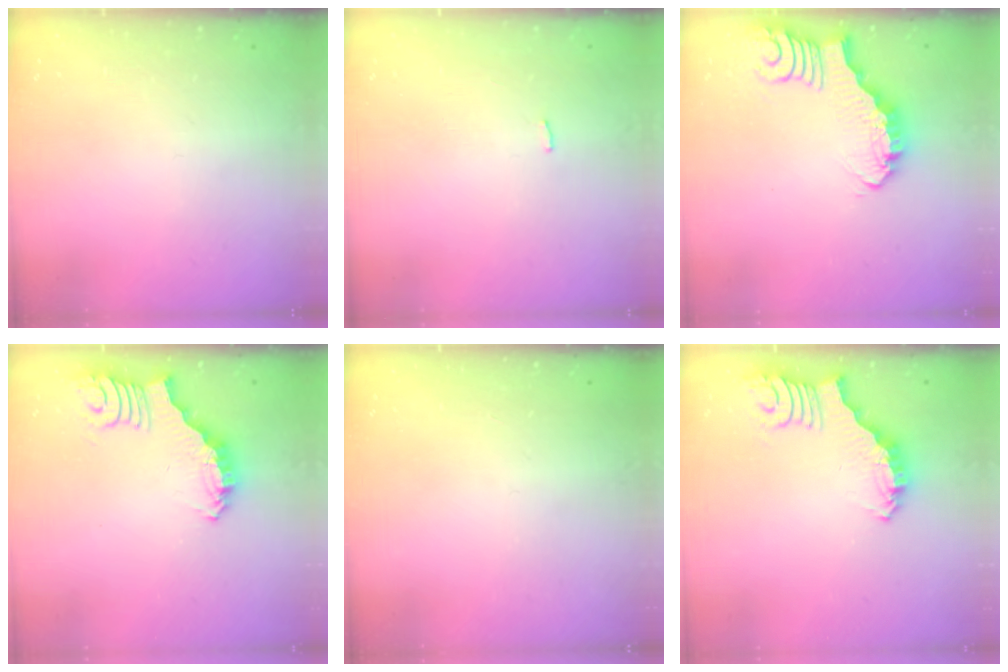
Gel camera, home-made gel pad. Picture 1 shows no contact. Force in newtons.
{"total": 1.5, "press": 1.4, "slide": 0.3}
{"total": 2.7, "press": 2.7, "slide": 0.2}
{"total": 2.7, "press": 2.7, "slide": 0.5}
{"total": 1.6, "press": 1.6, "slide": 0.3}
{"total": 2.5, "press": 2.5, "slide": 0.5}